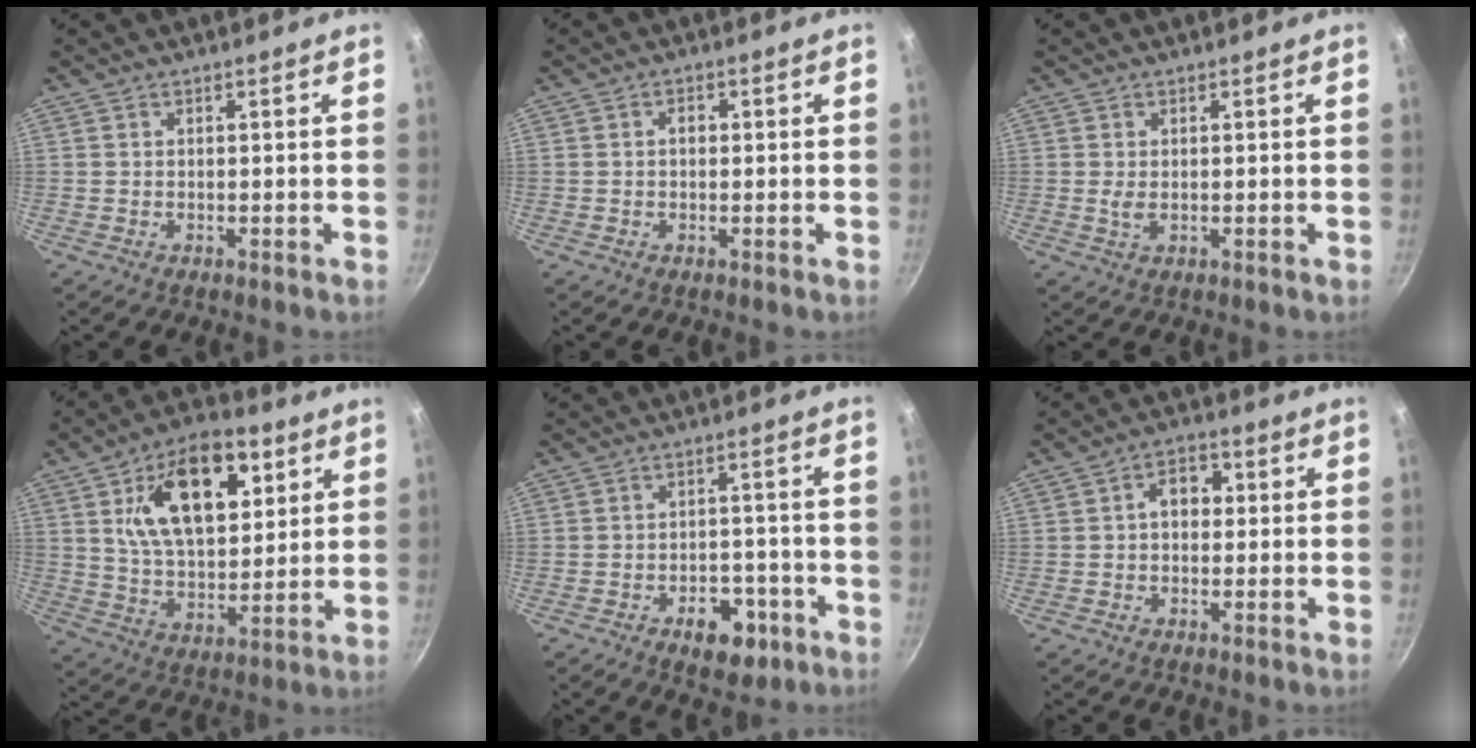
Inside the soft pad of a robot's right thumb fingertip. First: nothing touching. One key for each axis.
{"total": 1.4, "fx": 0.0, "fy": 1.0, "fz": 1.0, "tx": -0.009, "ty": 0.007, "tz": -0.002}
{"total": 1.9, "fx": 0.1, "fy": 0.9, "fz": 1.6, "tx": -0.035, "ty": -0.005, "tz": 0.009}
{"total": 19.7, "fx": 7.2, "fy": 10.8, "fz": 14.9, "tx": -0.204, "ty": -0.018, "tz": 0.124}
{"total": 8.0, "fx": -4.0, "fy": 4.7, "fz": 5.0, "tx": -0.043, "ty": 0.026, "tz": -0.055}
{"total": 5.3, "fx": 0.4, "fy": 3.8, "fz": 3.7, "tx": -0.040, "ty": 0.017, "tz": -0.003}